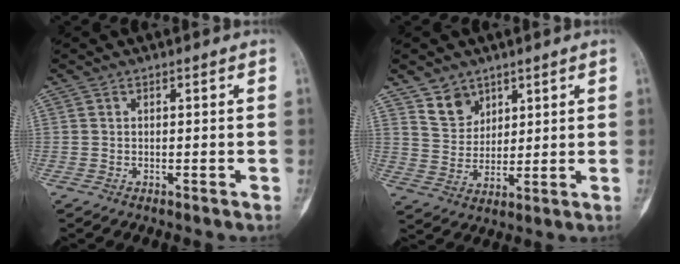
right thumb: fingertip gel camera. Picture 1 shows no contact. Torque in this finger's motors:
{"motor_torque": [0.11, 0.36, -0.06, -0.18, 0.00]}